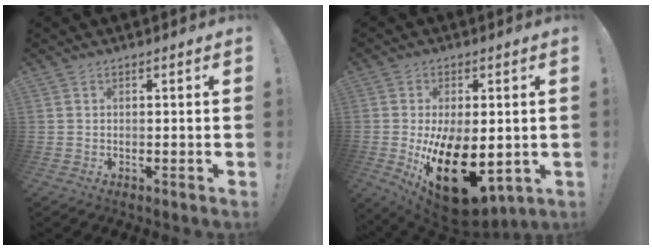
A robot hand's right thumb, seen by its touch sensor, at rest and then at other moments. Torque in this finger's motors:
{"motor_torque": [2.09, 2.92, 2.34, -0.43, 0.80]}